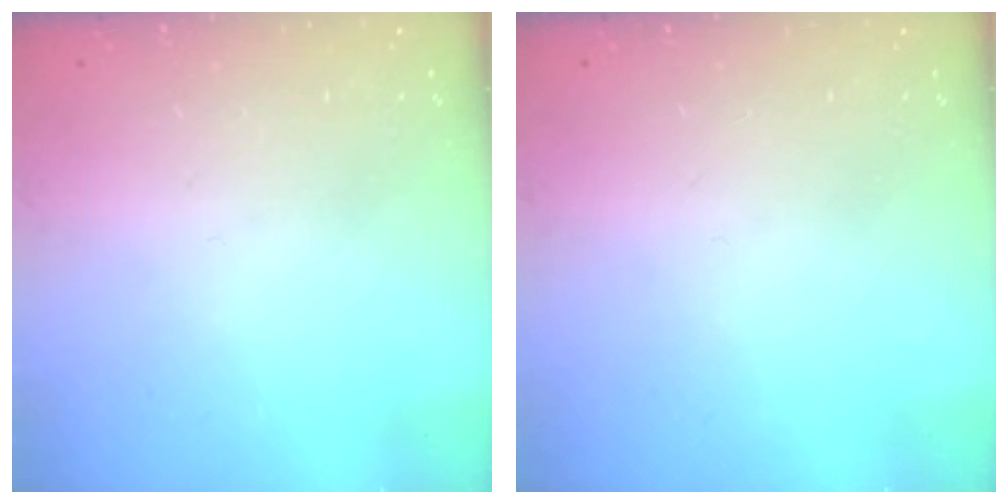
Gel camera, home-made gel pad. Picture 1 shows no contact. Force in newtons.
{"total": 0.0}